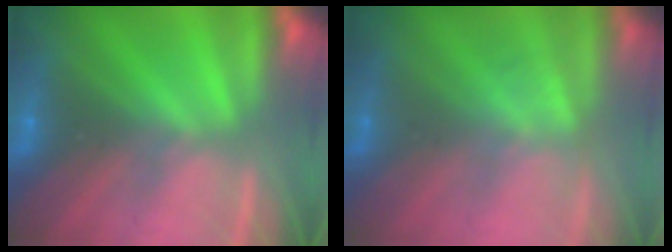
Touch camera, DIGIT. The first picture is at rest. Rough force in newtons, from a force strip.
{"total": 2.8}